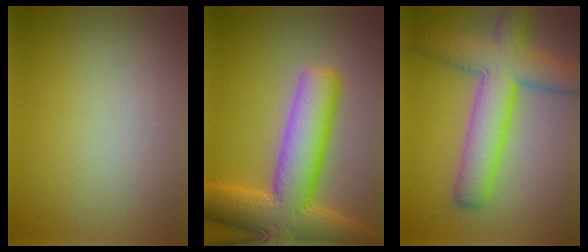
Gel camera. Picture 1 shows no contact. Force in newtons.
{"total": 10.6, "press": 10.6, "slide": 0.7}
{"total": 7.9, "press": 7.9, "slide": 0.3}